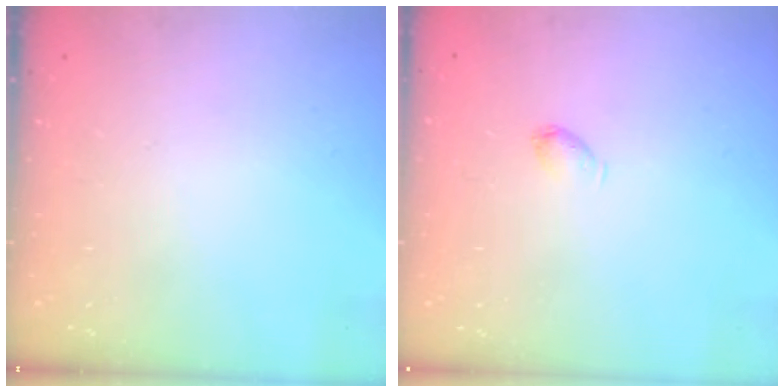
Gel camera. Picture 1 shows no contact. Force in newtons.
{"total": 3.2, "press": 3.1, "slide": 0.5}